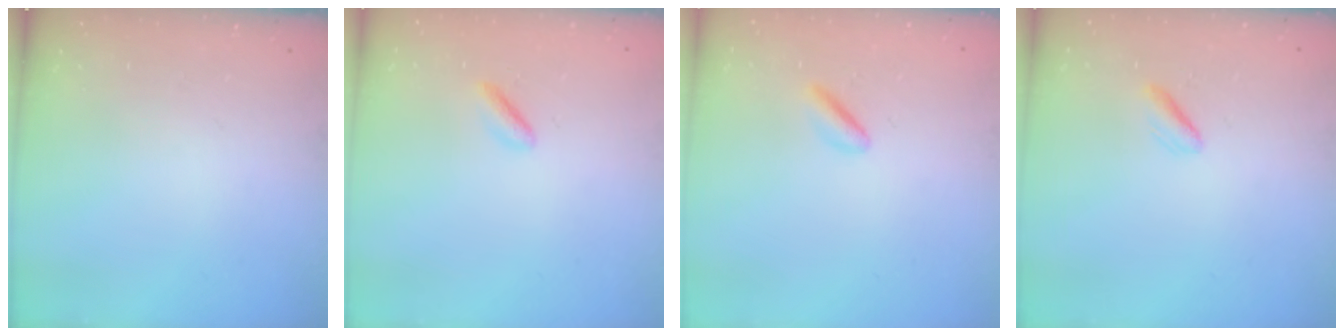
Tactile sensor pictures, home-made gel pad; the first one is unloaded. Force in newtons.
{"total": 1.5, "press": 1.3, "slide": 0.7}
{"total": 1.8, "press": 1.6, "slide": 0.8}
{"total": 1.9, "press": 1.8, "slide": 0.6}